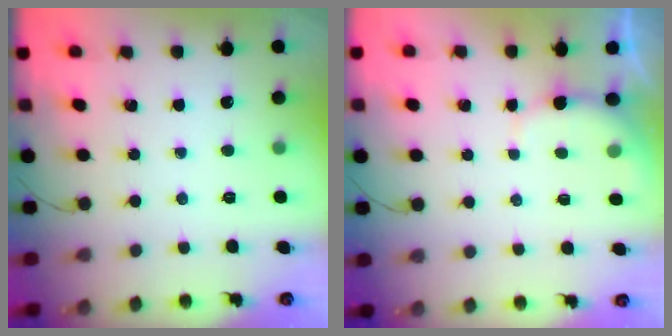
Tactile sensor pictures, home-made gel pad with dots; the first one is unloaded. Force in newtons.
{"total": 2.8, "press": 2.7, "slide": 0.7}